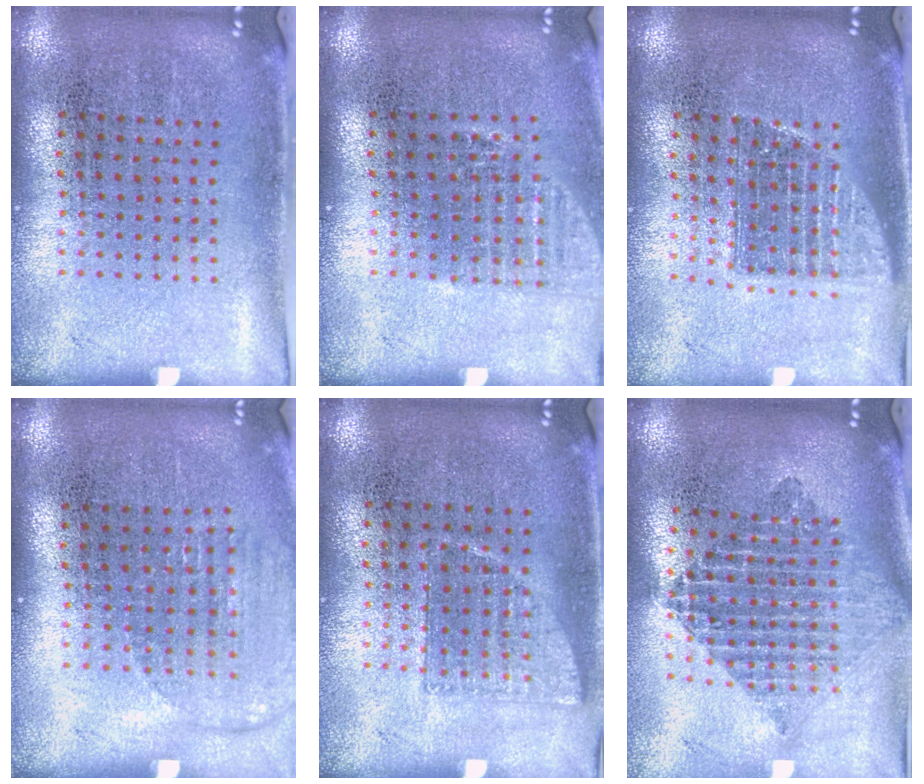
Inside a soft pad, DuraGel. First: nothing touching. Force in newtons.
{"total": 1.1, "press": 1.0, "slide": 0.4}
{"total": 1.2, "press": 1.0, "slide": 0.7}
{"total": 1.4, "press": 1.3, "slide": 0.6}
{"total": 0.7, "press": 0.7, "slide": 0.2}
{"total": 2.1, "press": 1.7, "slide": 1.2}